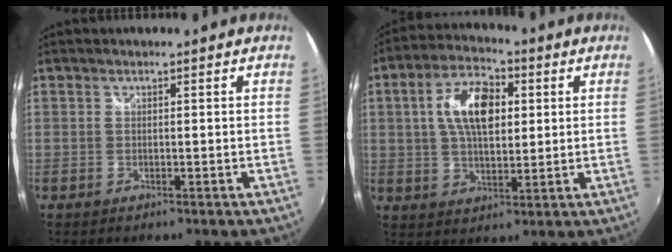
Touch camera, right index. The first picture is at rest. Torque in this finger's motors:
{"motor_torque": [0.36, 0.06, 0.48, 0.09]}